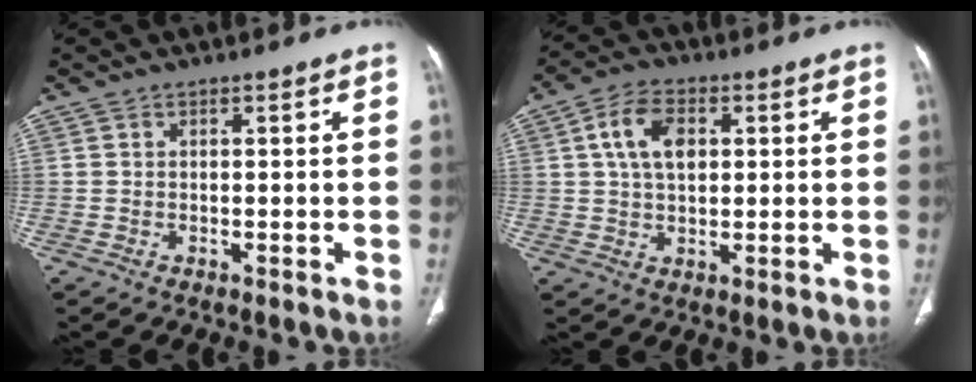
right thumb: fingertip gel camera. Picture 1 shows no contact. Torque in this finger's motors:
{"motor_torque": [0.97, 1.23, 0.81, -0.41, 0.06]}